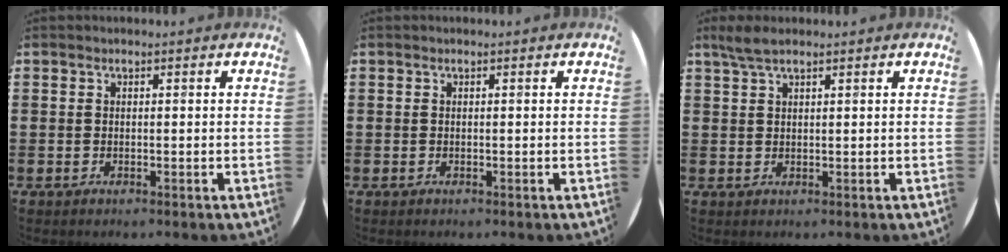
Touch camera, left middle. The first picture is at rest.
{"total": 0.0}
{"total": 2.5, "force": [1.9, 0.5, 1.5], "torque": [-0.032, 0.005, 0.034]}